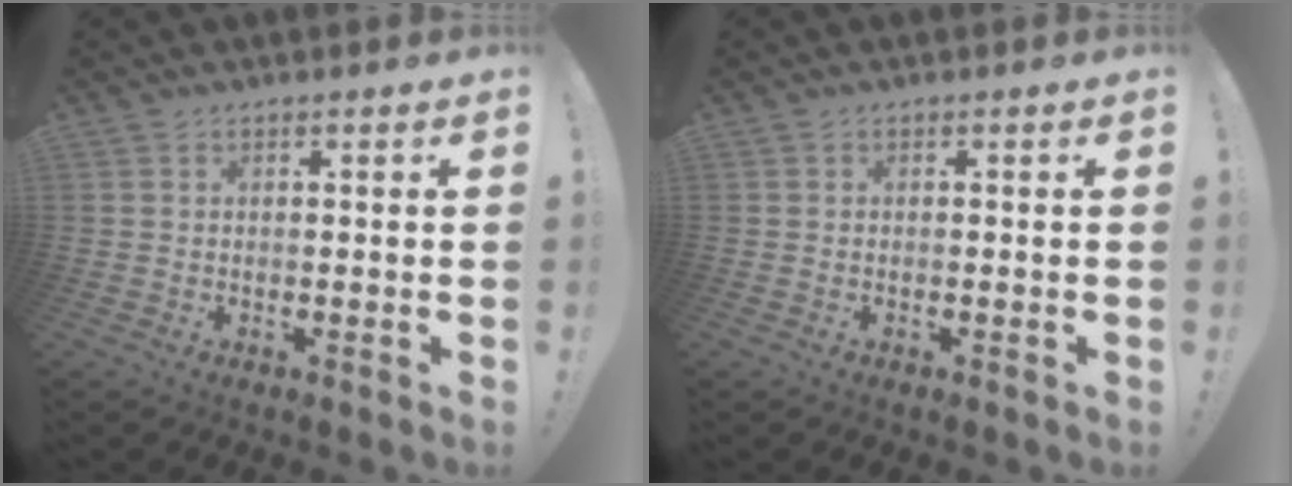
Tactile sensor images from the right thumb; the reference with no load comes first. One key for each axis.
{"total": 0.0}